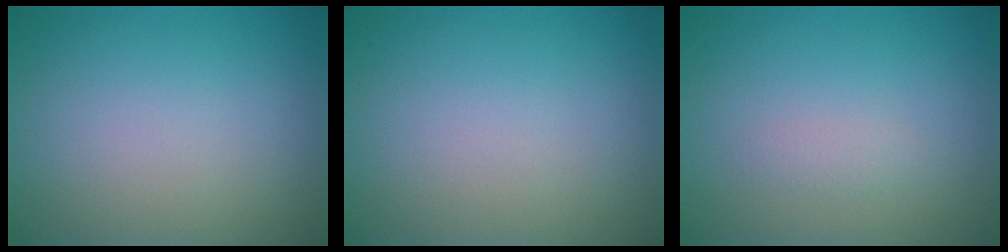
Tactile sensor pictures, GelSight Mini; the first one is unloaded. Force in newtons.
{"total": 0.0}
{"total": 0.8, "press": 0.8, "slide": 0.0}